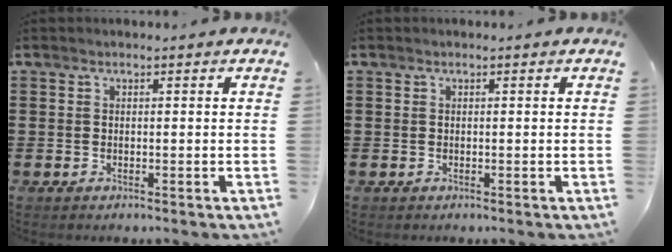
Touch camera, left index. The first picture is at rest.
{"total": 0.0}